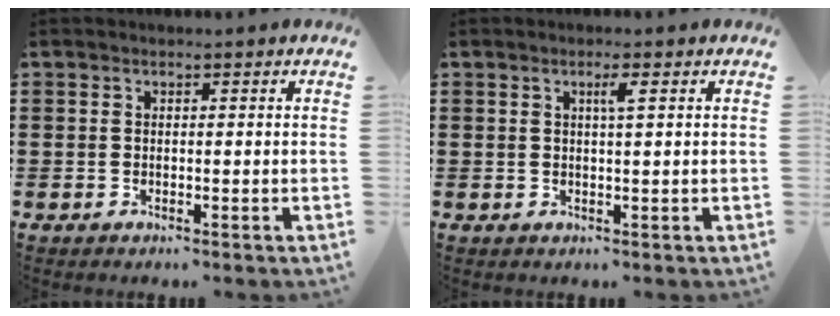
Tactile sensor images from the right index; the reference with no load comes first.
{"total": 1.8, "force": [0.7, 0.0, 1.6], "torque": [-0.032, 0.000, 0.010]}